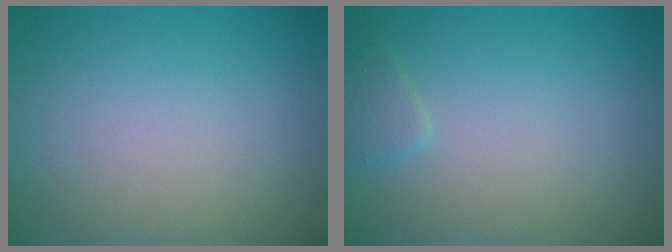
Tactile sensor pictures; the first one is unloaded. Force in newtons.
{"total": 1.1, "press": 1.1, "slide": 0.1}